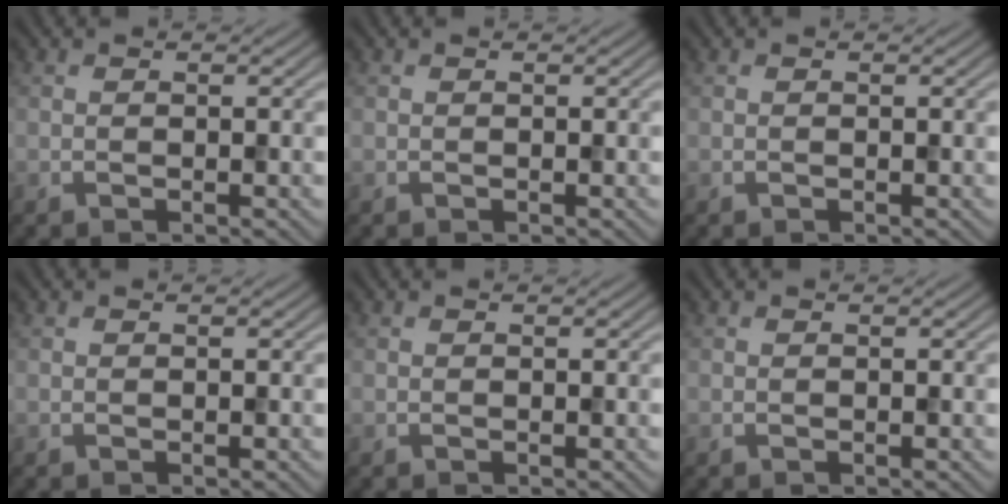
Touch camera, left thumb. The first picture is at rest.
{"total": 0.0}
{"total": 0.0}
{"total": 0.0}
{"total": 0.0}
{"total": 0.0}